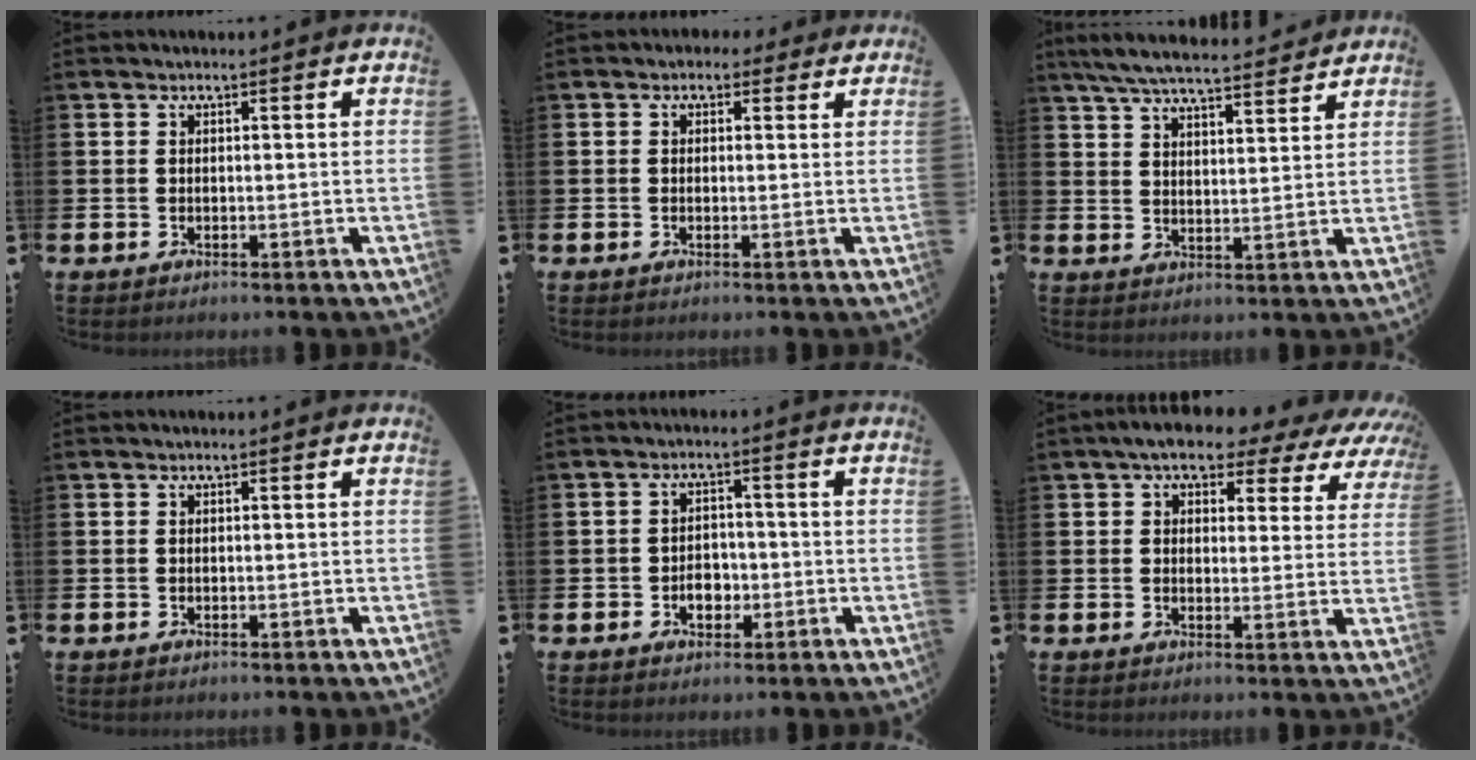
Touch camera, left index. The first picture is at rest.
{"total": 1.3, "force": [0.6, 1.1, 0.1], "torque": [-0.004, 0.009, 0.010]}
{"total": 6.7, "force": [6.3, 0.7, 1.9], "torque": [-0.054, -0.035, 0.113]}
{"total": 0.0}
{"total": 3.0, "force": [-1.0, 2.3, 1.7], "torque": [-0.018, -0.004, -0.026]}
{"total": 6.1, "force": [5.1, 2.3, 2.4], "torque": [-0.049, -0.029, 0.083]}